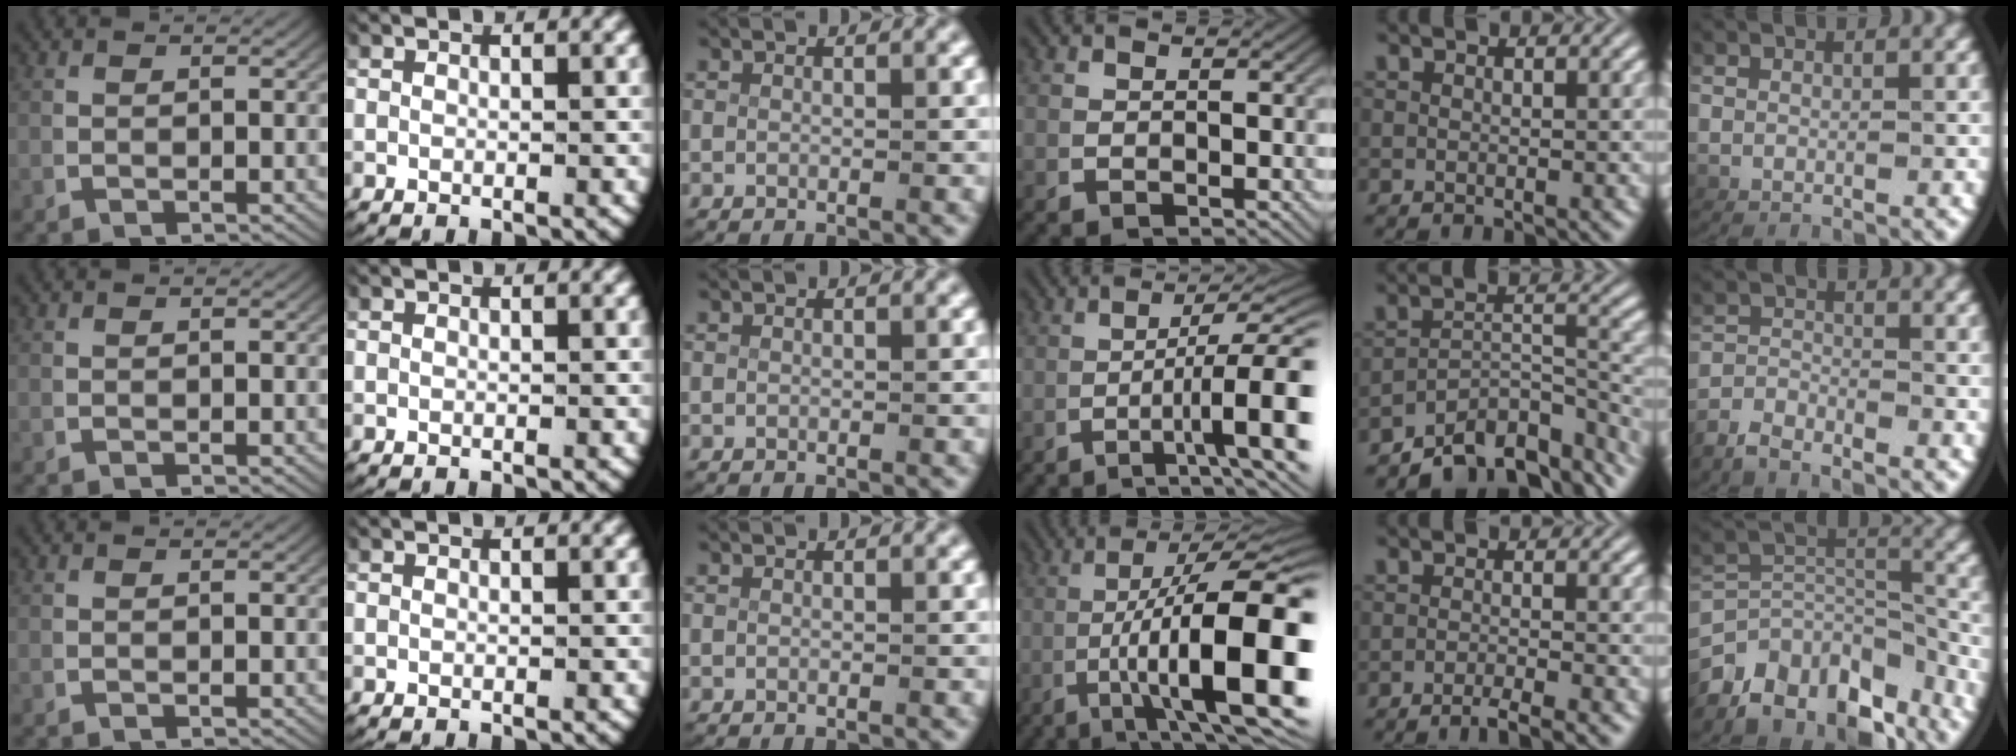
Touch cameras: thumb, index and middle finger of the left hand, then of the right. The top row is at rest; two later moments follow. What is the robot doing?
{"motion": "lift_and_place", "object": "router"}